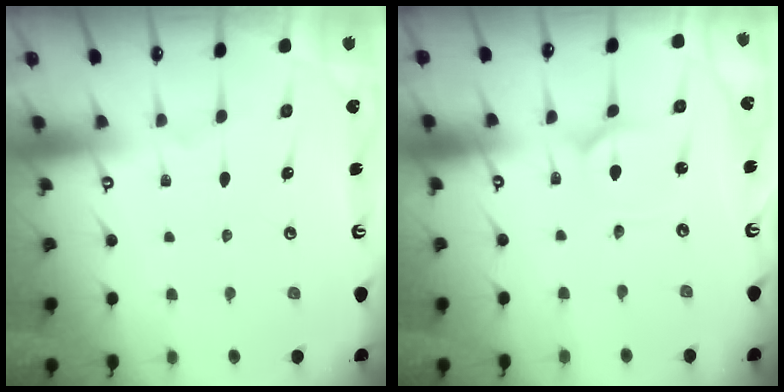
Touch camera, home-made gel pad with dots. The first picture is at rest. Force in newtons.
{"total": 2.3, "press": 2.2, "slide": 0.3}